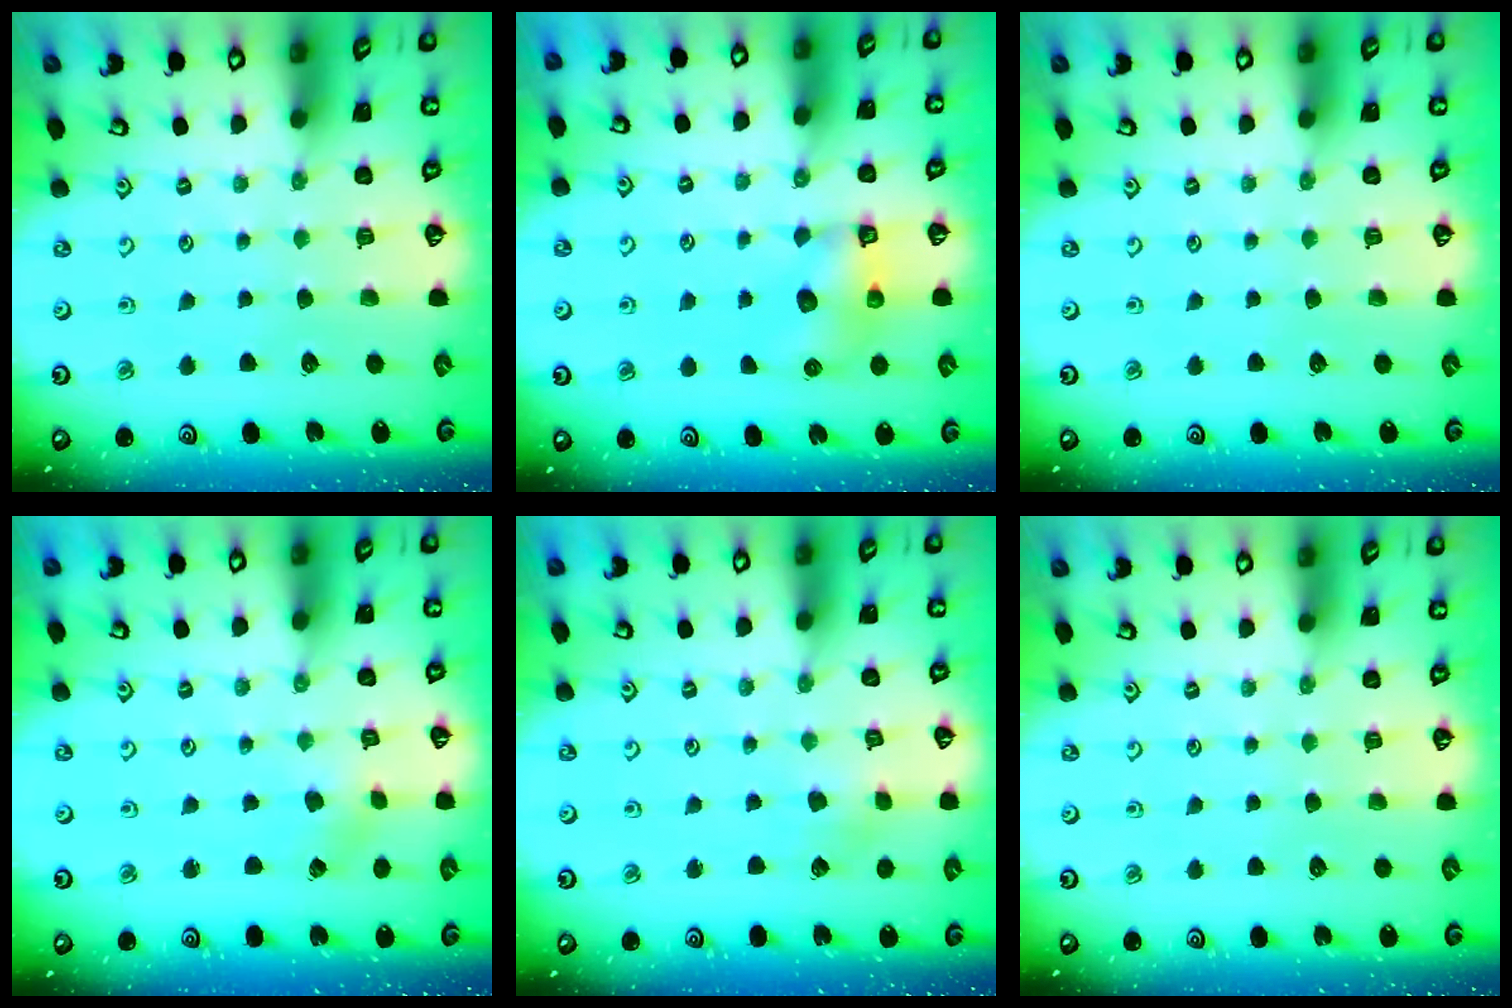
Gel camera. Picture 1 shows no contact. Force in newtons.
{"total": 7.2, "press": 7.2, "slide": 0.2}
{"total": 0.0}
{"total": 1.4, "press": 1.4, "slide": 0.1}
{"total": 2.8, "press": 2.7, "slide": 0.6}
{"total": 0.0}